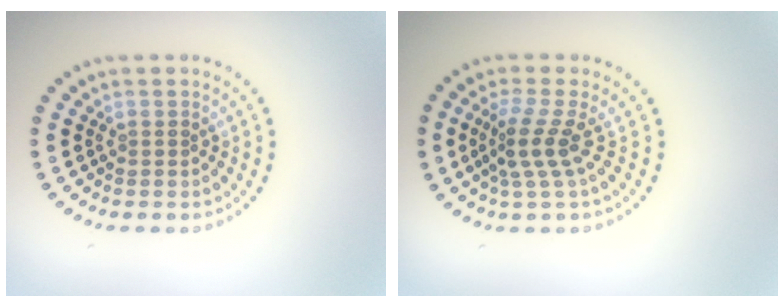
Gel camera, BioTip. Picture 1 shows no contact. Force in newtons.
{"total": 2.9, "press": 1.9, "slide": 2.1}